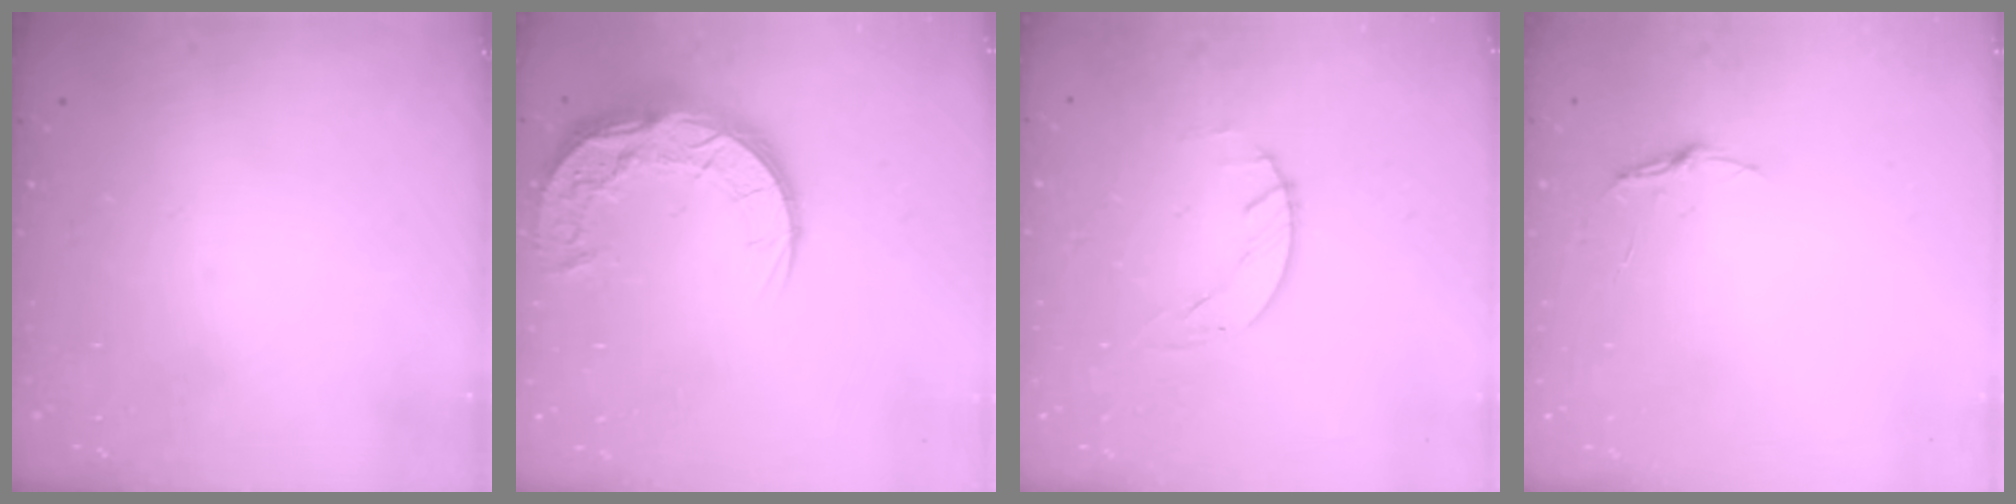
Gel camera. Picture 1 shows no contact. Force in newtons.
{"total": 15.1, "press": 15.1, "slide": 1.2}
{"total": 1.7, "press": 1.7, "slide": 0.1}
{"total": 3.7, "press": 3.7, "slide": 0.4}